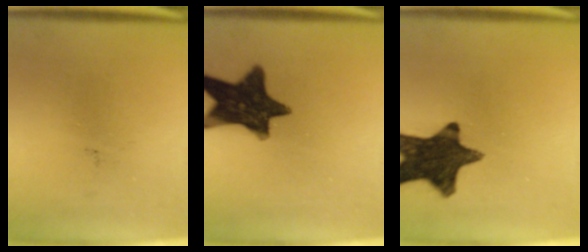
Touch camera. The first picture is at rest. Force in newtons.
{"total": 14.4}
{"total": 14.8}